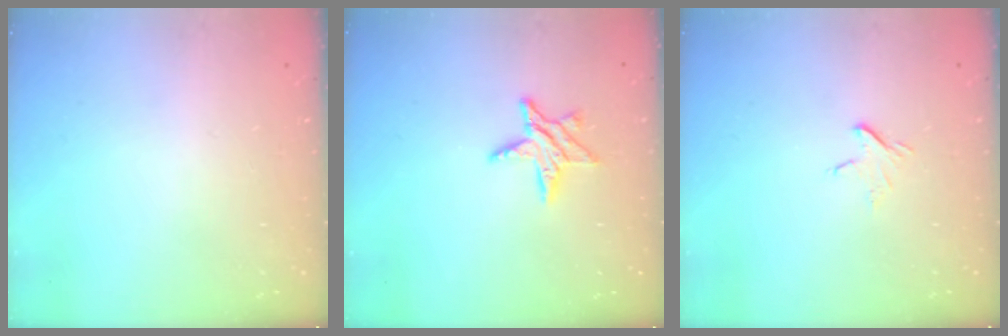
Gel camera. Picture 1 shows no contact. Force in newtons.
{"total": 7.9, "press": 7.9, "slide": 0.3}
{"total": 3.4, "press": 3.4, "slide": 0.3}